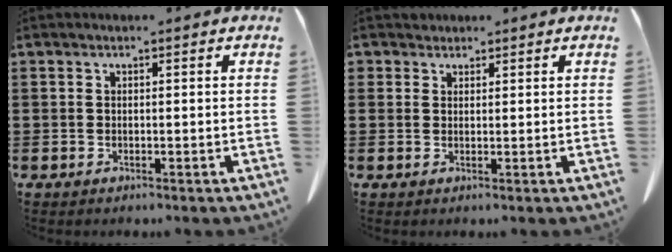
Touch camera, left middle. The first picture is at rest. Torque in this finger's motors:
{"motor_torque": [0.02, 0.00, 0.01, 0.01]}